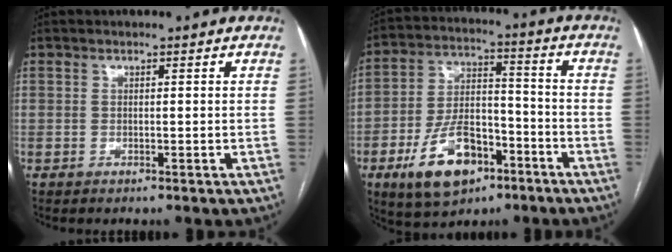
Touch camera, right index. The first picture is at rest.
{"total": 13.4, "force": [-7.0, 6.9, 9.1], "torque": [-0.177, 0.012, -0.116]}